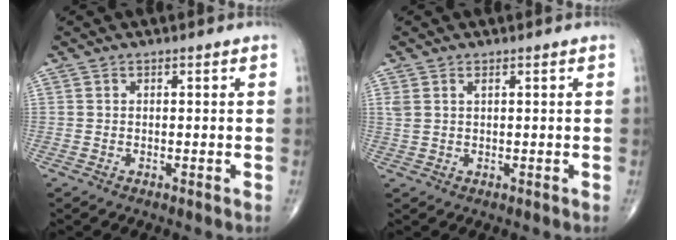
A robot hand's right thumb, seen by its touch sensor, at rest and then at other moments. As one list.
[{"total": 1.8, "force": [0.9, 0.7, 1.4], "torque": [-0.036, 0.009, 0.025]}]